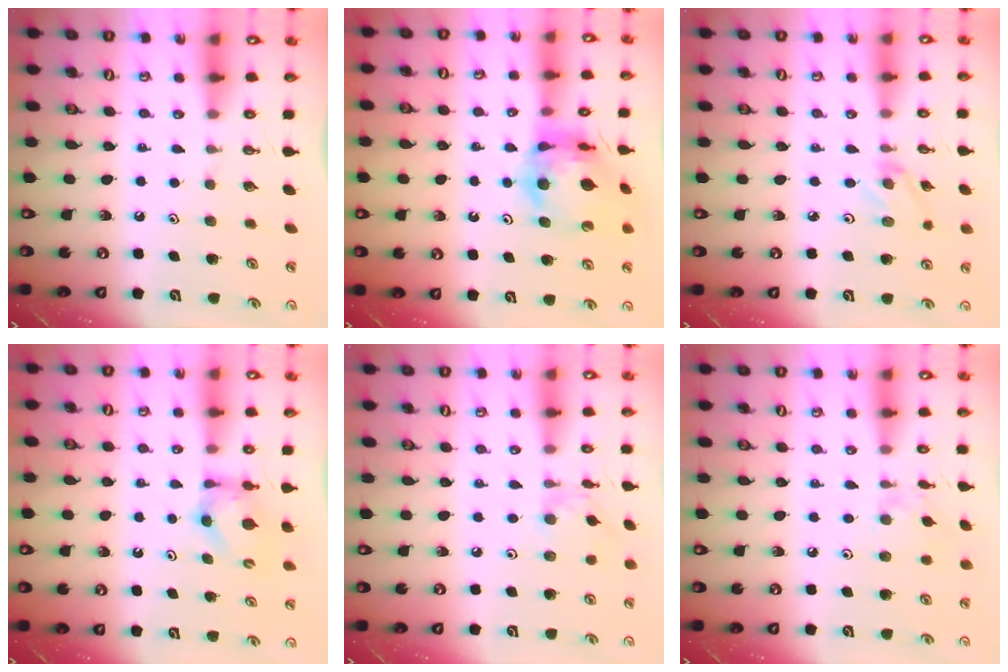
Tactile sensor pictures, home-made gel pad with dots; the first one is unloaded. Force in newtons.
{"total": 13.0, "press": 13.0, "slide": 1.5}
{"total": 2.2, "press": 2.2, "slide": 0.3}
{"total": 6.0, "press": 6.0, "slide": 0.2}
{"total": 2.9, "press": 2.9, "slide": 0.2}
{"total": 1.9, "press": 1.8, "slide": 0.5}